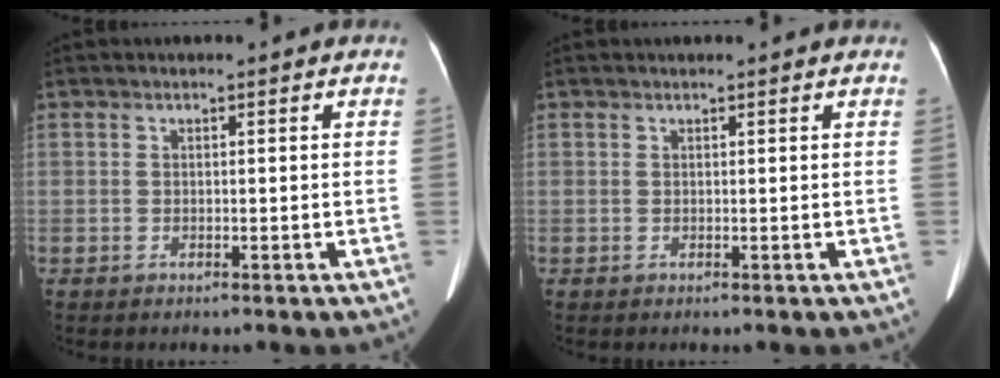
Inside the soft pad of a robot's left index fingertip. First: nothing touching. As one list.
[{"total": 3.0, "force": [2.8, 0.4, 1.1], "torque": [-0.011, 0.027, 0.029]}]